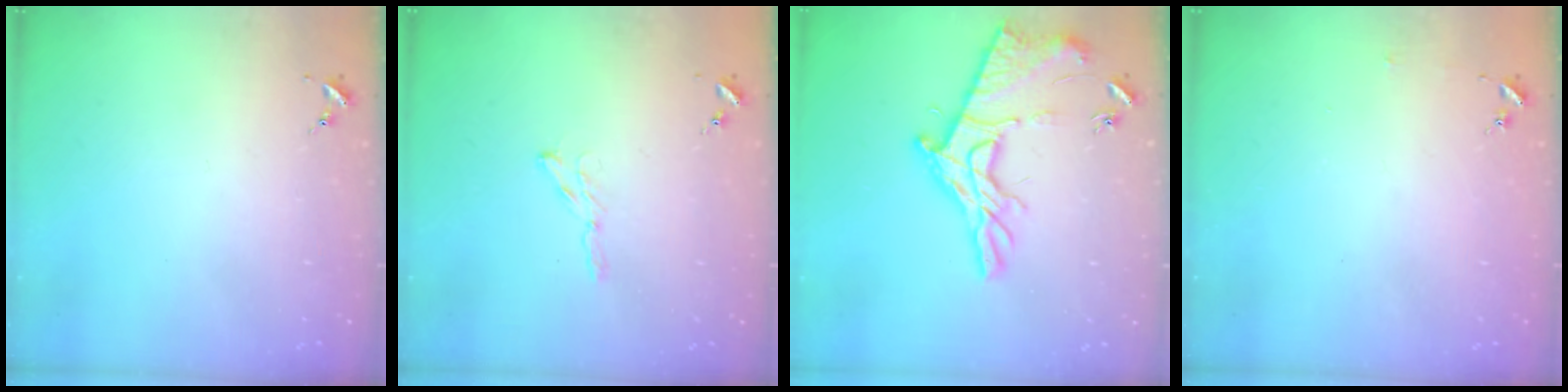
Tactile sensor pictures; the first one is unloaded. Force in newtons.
{"total": 3.9, "press": 3.8, "slide": 0.5}
{"total": 17.4, "press": 17.3, "slide": 0.9}
{"total": 2.5, "press": 2.5, "slide": 0.2}